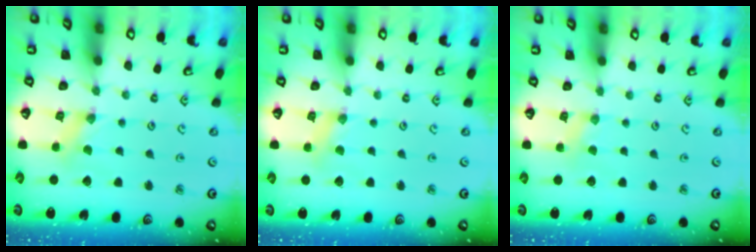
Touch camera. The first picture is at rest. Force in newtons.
{"total": 1.6, "press": 1.6, "slide": 0.2}
{"total": 1.5, "press": 1.5, "slide": 0.3}